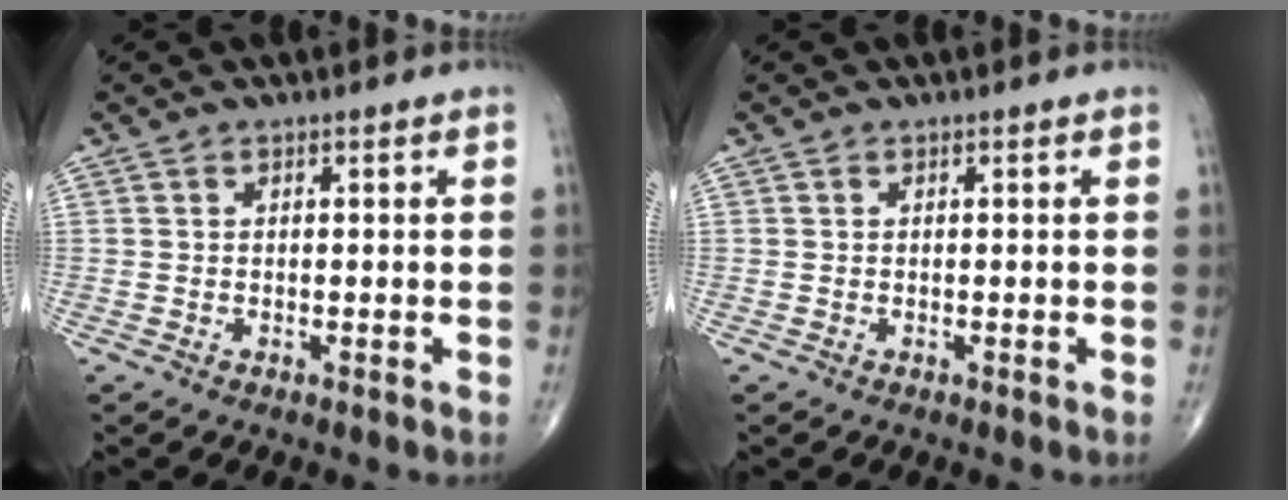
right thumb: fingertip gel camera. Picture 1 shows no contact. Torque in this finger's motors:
{"motor_torque": [0.00, 0.00, 0.00, 0.00, 0.00]}